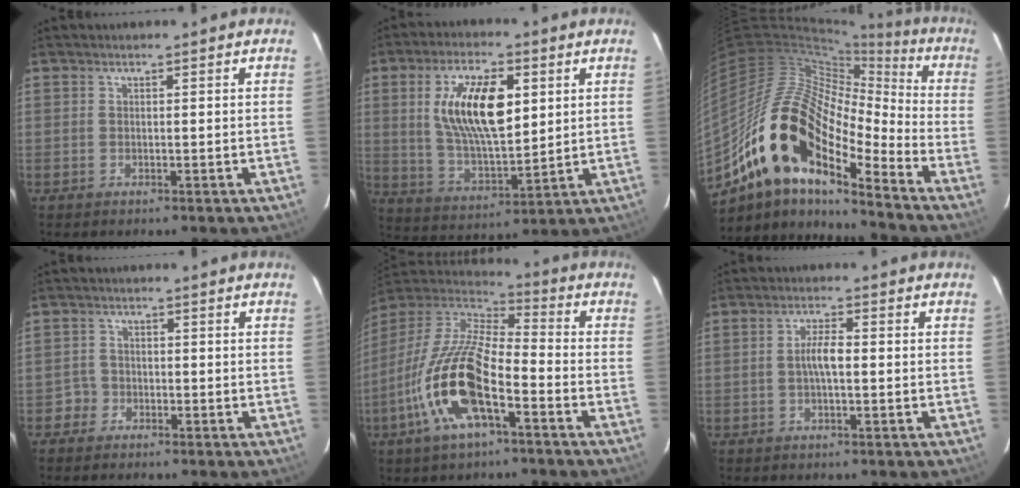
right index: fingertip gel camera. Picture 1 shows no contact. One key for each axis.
{"total": 15.6, "fx": 4.2, "fy": 6.5, "fz": 13.6, "tx": -0.252, "ty": 0.005, "tz": 0.085}
{"total": 21.0, "fx": -12.5, "fy": 8.1, "fz": 14.8, "tx": -0.255, "ty": -0.020, "tz": -0.251}
{"total": 2.6, "fx": -1.4, "fy": 2.1, "fz": -0.5, "tx": 0.011, "ty": 0.017, "tz": -0.024}
{"total": 18.9, "fx": -7.9, "fy": 6.4, "fz": 15.9, "tx": -0.325, "ty": -0.024, "tz": -0.160}
{"total": 3.6, "fx": -0.4, "fy": 0.8, "fz": 3.5, "tx": -0.068, "ty": 0.007, "tz": -0.005}